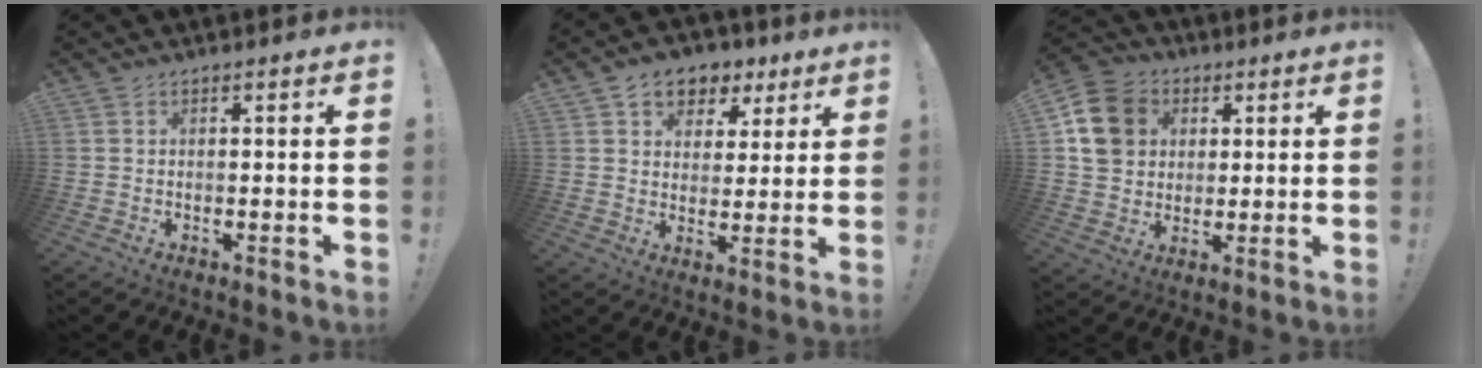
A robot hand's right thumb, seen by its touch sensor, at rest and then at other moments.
{"total": 8.1, "force": [4.2, 6.4, 2.7], "torque": [-0.035, -0.021, 0.080]}
{"total": 13.2, "force": [3.3, 11.3, 5.9], "torque": [-0.085, -0.001, 0.070]}